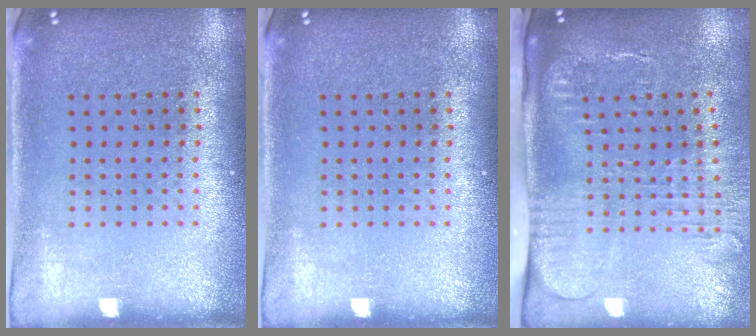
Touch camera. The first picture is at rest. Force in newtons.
{"total": 0.0}
{"total": 2.6, "press": 2.0, "slide": 1.7}